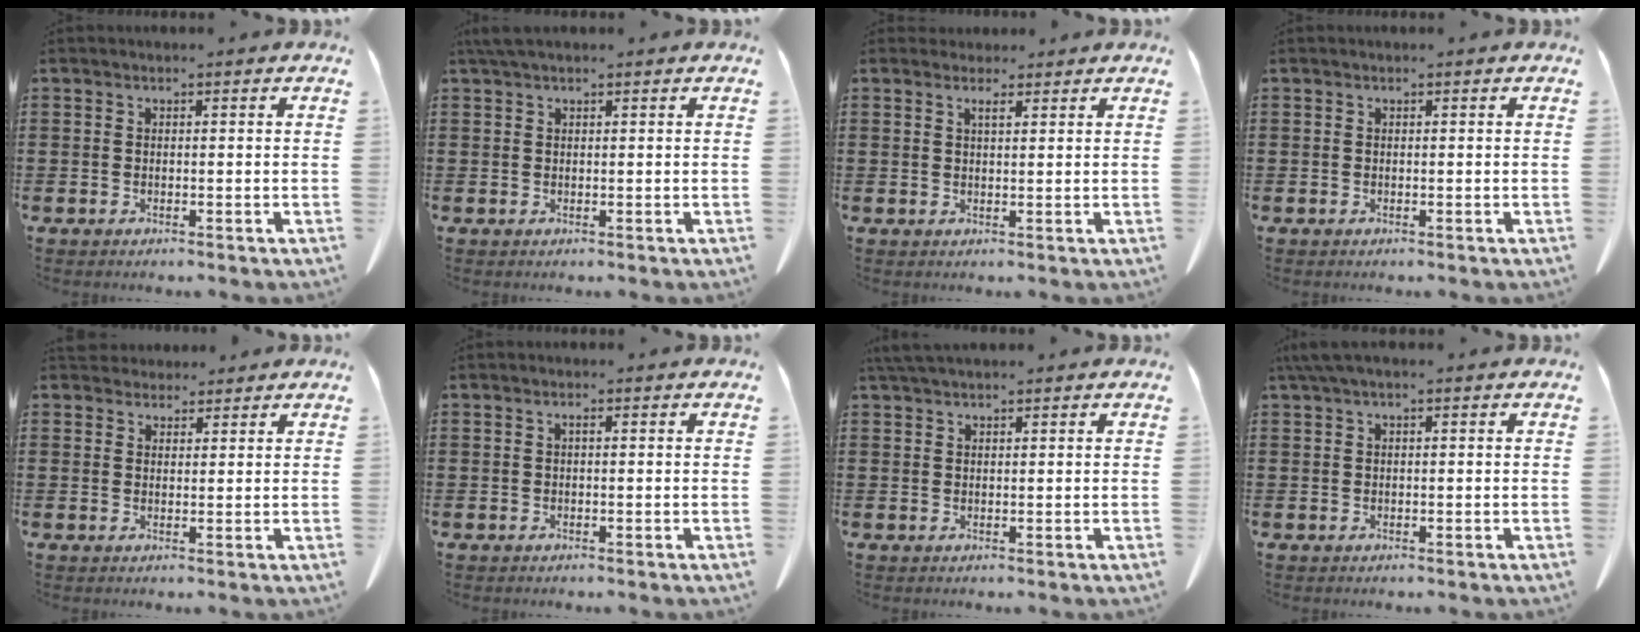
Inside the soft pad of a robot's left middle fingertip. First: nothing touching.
{"total": 1.5, "force": [1.1, 0.2, 1.0], "torque": [-0.023, 0.002, 0.020]}
{"total": 1.7, "force": [1.5, 0.4, 0.8], "torque": [-0.010, -0.003, 0.026]}
{"total": 0.0}
{"total": 2.7, "force": [2.5, 0.9, 0.2], "torque": [-0.003, -0.006, 0.047]}
{"total": 0.6, "force": [0.1, 0.0, 0.6], "torque": [-0.010, -0.002, 0.002]}
{"total": 2.0, "force": [1.8, 0.2, 0.9], "torque": [-0.021, 0.000, 0.034]}
{"total": 1.3, "force": [0.5, 0.2, 1.2], "torque": [-0.026, 0.000, 0.010]}